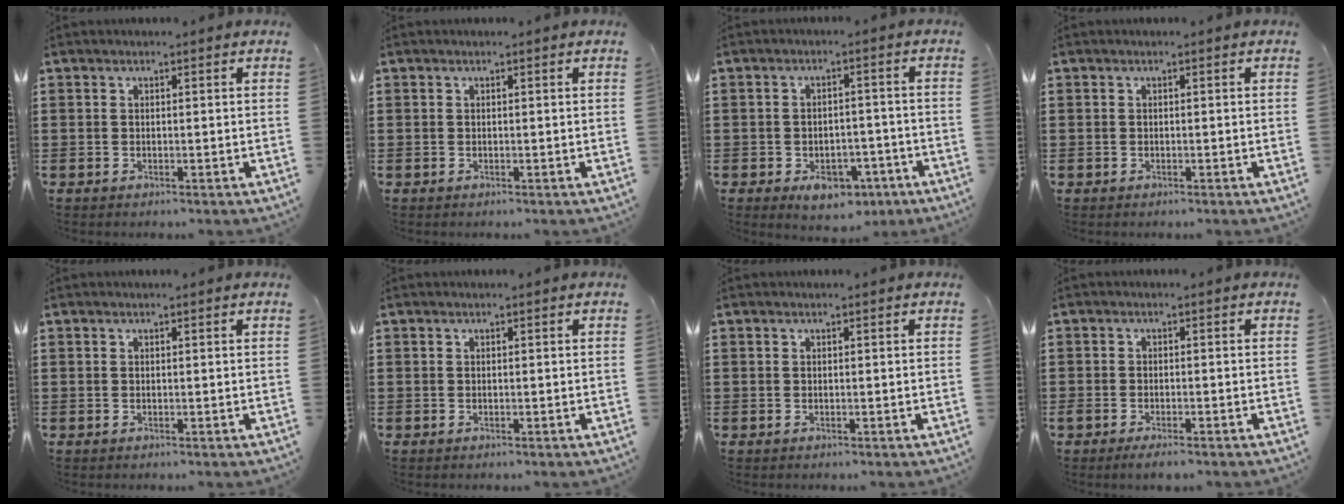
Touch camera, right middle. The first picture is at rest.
{"total": 0.0}
{"total": 4.9, "force": [-3.2, 2.7, 2.4], "torque": [-0.037, 0.015, -0.058]}
{"total": 0.0}
{"total": 0.0}
{"total": 0.0}
{"total": 0.0}
{"total": 1.7, "force": [-1.3, 0.4, 1.0], "torque": [-0.025, -0.002, -0.027]}